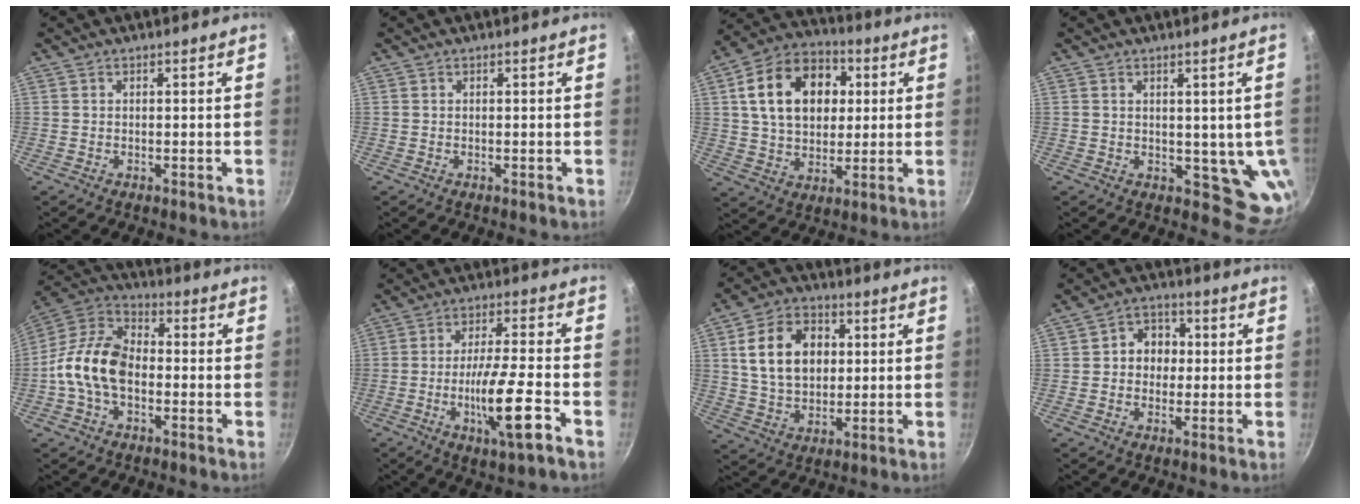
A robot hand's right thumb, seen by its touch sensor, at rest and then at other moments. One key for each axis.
{"total": 0.0}
{"total": 18.5, "fx": 4.1, "fy": 13.2, "fz": 12.2, "tx": -0.177, "ty": 0.016, "tz": 0.060}
{"total": 7.2, "fx": 1.2, "fy": 4.2, "fz": 5.7, "tx": -0.058, "ty": -0.024, "tz": 0.025}
{"total": 13.2, "fx": -2.4, "fy": 8.4, "fz": 9.9, "tx": -0.160, "ty": 0.043, "tz": -0.067}
{"total": 12.3, "fx": -4.9, "fy": 2.0, "fz": 11.1, "tx": -0.189, "ty": 0.018, "tz": -0.088}
{"total": 14.4, "fx": 2.8, "fy": 10.3, "fz": 9.7, "tx": -0.145, "ty": 0.005, "tz": 0.047}
{"total": 7.0, "fx": 0.3, "fy": 5.9, "fz": 3.7, "tx": -0.016, "ty": 0.013, "tz": -0.005}